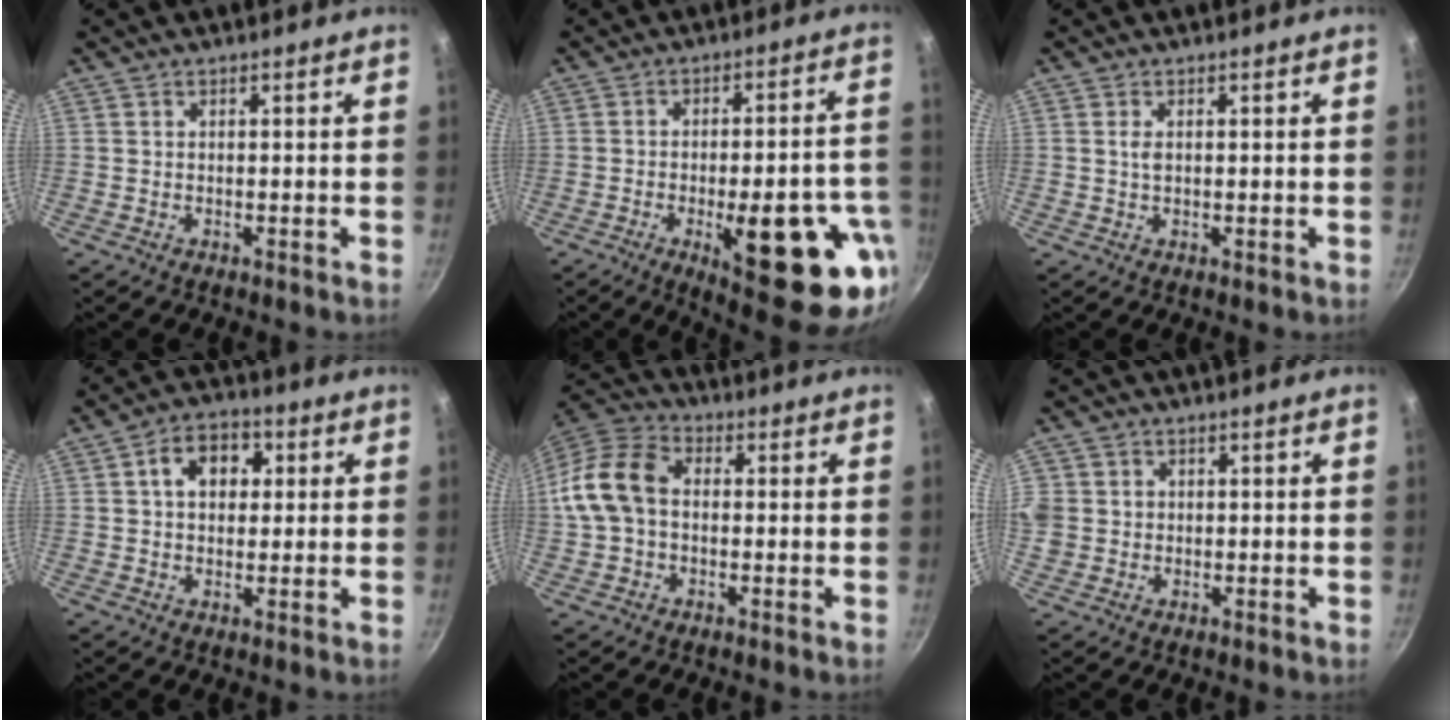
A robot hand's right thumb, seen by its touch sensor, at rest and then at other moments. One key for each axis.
{"total": 22.2, "fx": -7.8, "fy": 7.7, "fz": 19.3, "tx": -0.209, "ty": 0.017, "tz": -0.094}
{"total": 1.4, "fx": 0.3, "fy": 0.7, "fz": 1.2, "tx": -0.021, "ty": -0.002, "tz": 0.004}
{"total": 8.4, "fx": 2.0, "fy": 6.1, "fz": 5.4, "tx": -0.053, "ty": 0.012, "tz": 0.019}
{"total": 12.2, "fx": 0.1, "fy": 8.8, "fz": 8.4, "tx": -0.147, "ty": 0.034, "tz": -0.014}
{"total": 4.9, "fx": 0.1, "fy": 4.6, "fz": 1.7, "tx": -0.026, "ty": 0.009, "tz": 0.002}